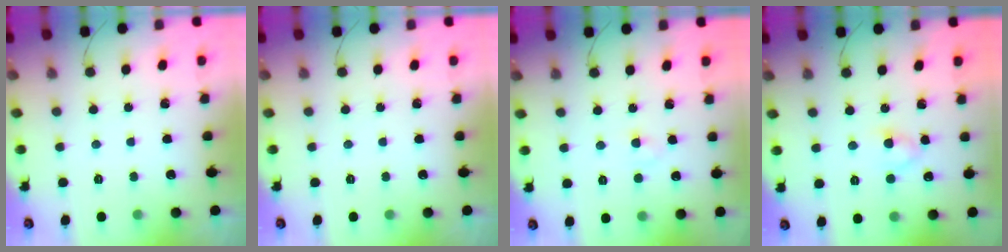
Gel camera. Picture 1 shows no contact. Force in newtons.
{"total": 0.0}
{"total": 1.9, "press": 1.7, "slide": 0.8}
{"total": 3.1, "press": 2.8, "slide": 1.3}